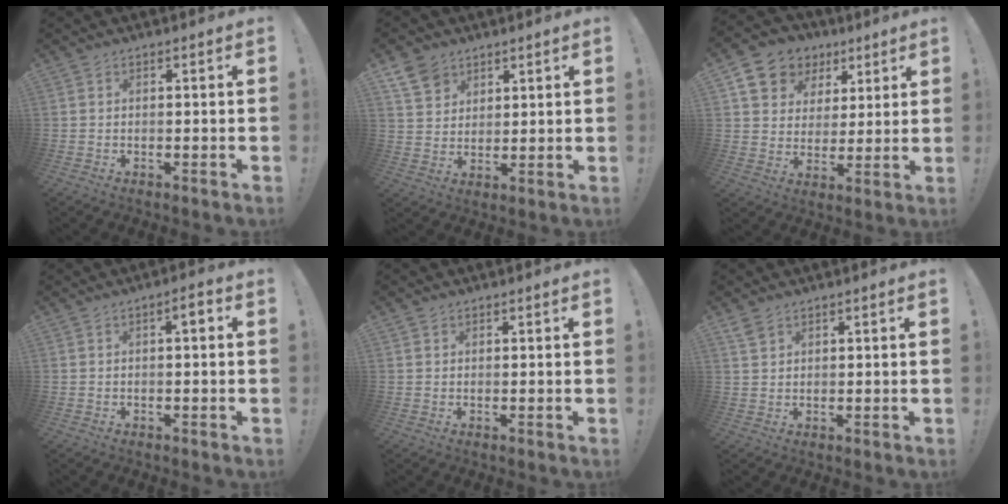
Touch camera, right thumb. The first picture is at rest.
{"total": 8.1, "force": [5.4, 5.6, 2.3], "torque": [-0.042, -0.030, 0.107]}
{"total": 11.5, "force": [6.1, 9.1, 3.5], "torque": [-0.055, -0.039, 0.125]}
{"total": 2.5, "force": [-0.1, 0.6, 2.4], "torque": [-0.034, 0.003, -0.009]}
{"total": 1.0, "force": [0.7, 0.7, 0.1], "torque": [0.005, -0.004, 0.011]}
{"total": 4.6, "force": [3.3, 2.3, 2.2], "torque": [-0.035, -0.018, 0.063]}